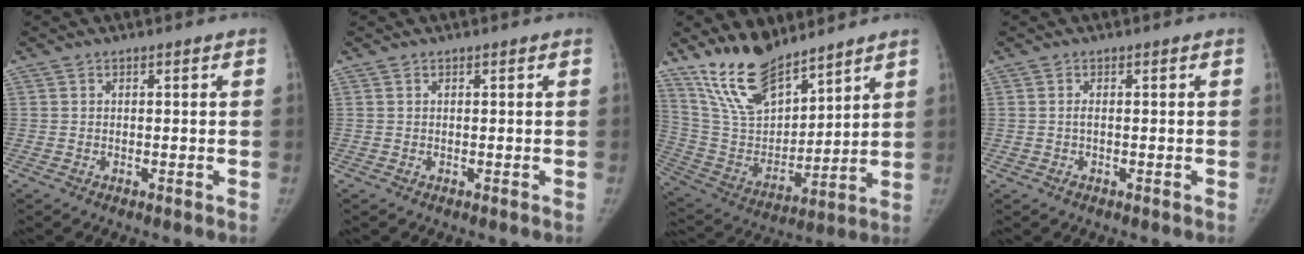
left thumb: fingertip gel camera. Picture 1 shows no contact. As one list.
[{"total": 0.0}, {"total": 16.5, "force": [13.0, 6.7, 7.8], "torque": [-0.110, -0.071, 0.257]}, {"total": 0.7, "force": [-0.1, 0.3, 0.6], "torque": [-0.015, -0.002, -0.001]}]